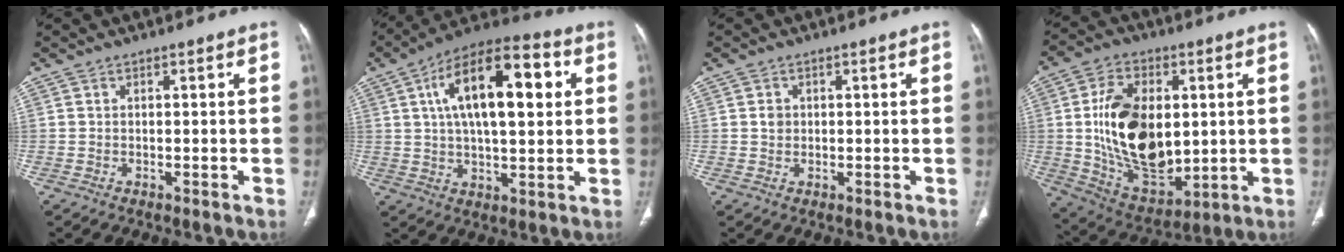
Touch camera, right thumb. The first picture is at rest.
{"total": 19.5, "force": [5.0, 8.4, 16.8], "torque": [-0.256, 0.013, 0.072]}
{"total": 1.4, "force": [0.2, 1.3, 0.7], "torque": [-0.008, 0.001, 0.005]}
{"total": 21.0, "force": [1.7, 12.7, 16.6], "torque": [-0.267, -0.016, 0.049]}